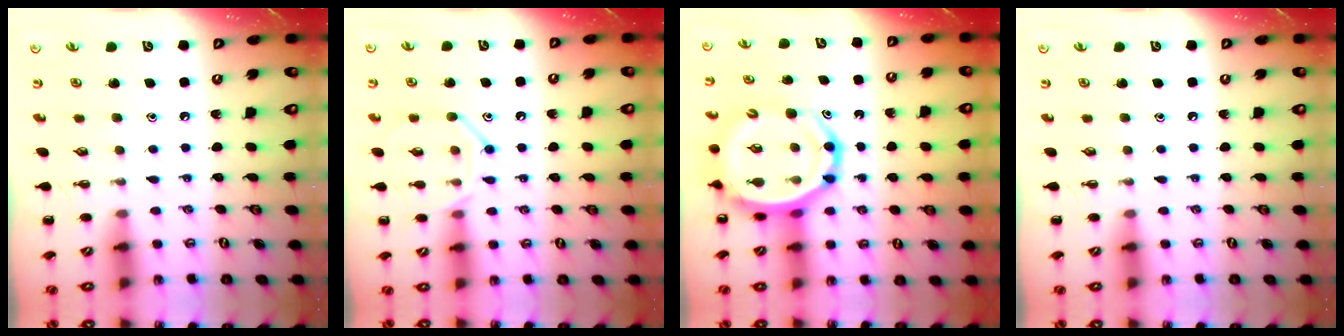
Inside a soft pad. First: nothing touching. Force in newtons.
{"total": 10.3, "press": 10.3, "slide": 1.0}
{"total": 13.7, "press": 13.1, "slide": 4.0}
{"total": 0.0}